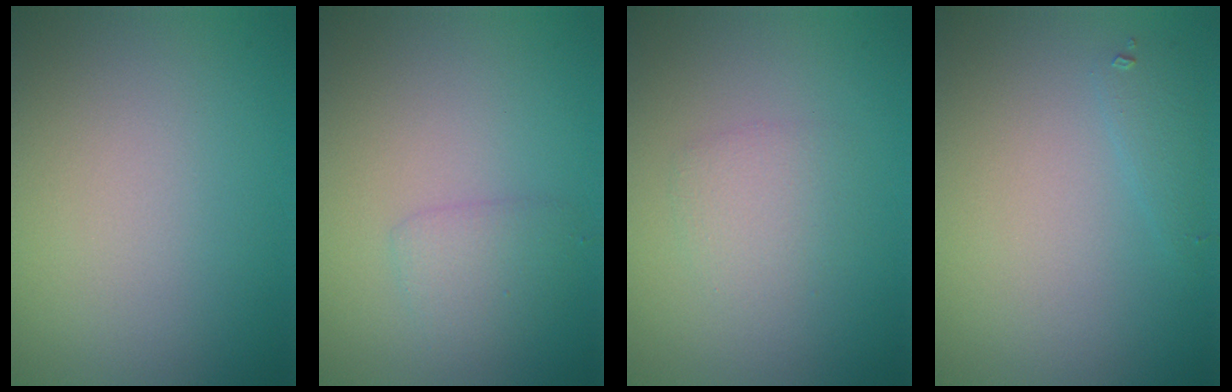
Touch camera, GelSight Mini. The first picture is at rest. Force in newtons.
{"total": 1.6, "press": 1.6, "slide": 0.1}
{"total": 1.7, "press": 1.7, "slide": 0.0}
{"total": 1.1, "press": 1.1, "slide": 0.1}